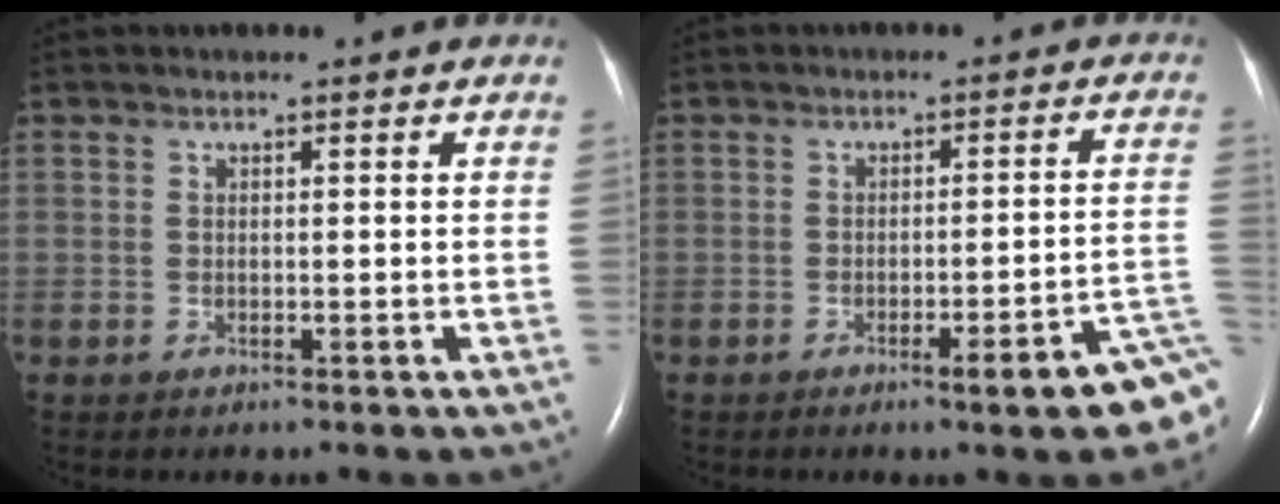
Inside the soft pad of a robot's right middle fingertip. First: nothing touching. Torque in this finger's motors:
{"motor_torque": [0.86, -0.77, 0.14, 0.05]}